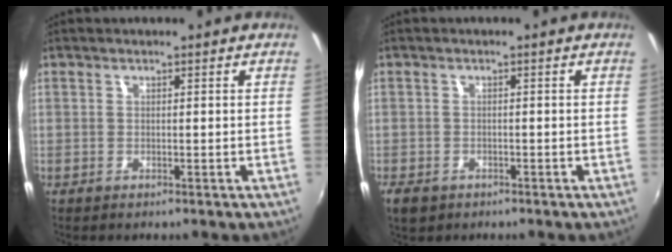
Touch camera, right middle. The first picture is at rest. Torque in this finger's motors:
{"motor_torque": [0.43, -0.50, -0.02, 0.02]}